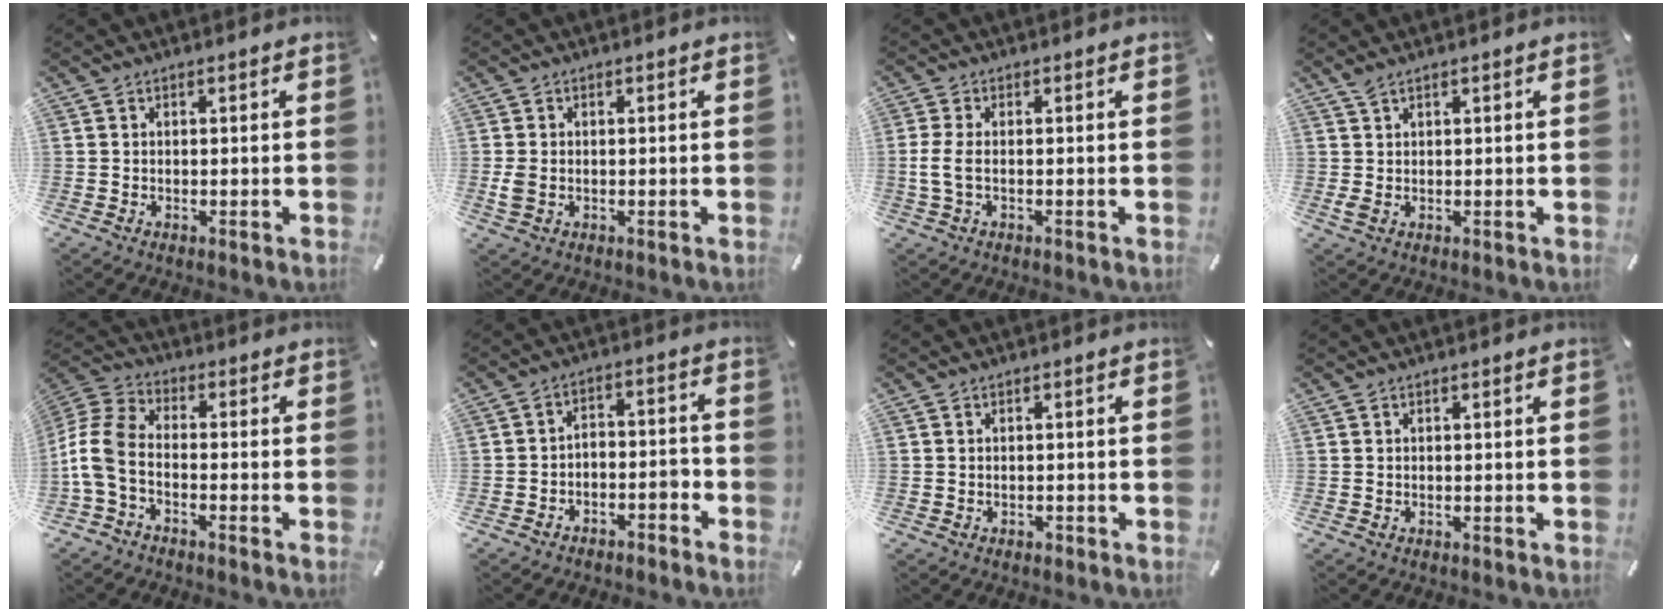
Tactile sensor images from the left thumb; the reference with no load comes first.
{"total": 2.6, "force": [-0.4, 1.8, 1.9], "torque": [-0.032, -0.002, -0.009]}
{"total": 4.4, "force": [-0.5, 1.7, 4.0], "torque": [-0.089, -0.003, -0.013]}
{"total": 2.2, "force": [0.9, 0.9, 1.8], "torque": [-0.036, 0.000, 0.017]}
{"total": 8.3, "force": [-3.6, 4.8, 5.8], "torque": [-0.145, -0.002, -0.072]}
{"total": 4.9, "force": [-3.4, 2.7, 2.2], "torque": [-0.032, 0.022, -0.064]}
{"total": 0.9, "force": [-0.5, 0.7, 0.1], "torque": [-0.003, 0.003, -0.013]}
{"total": 0.0}